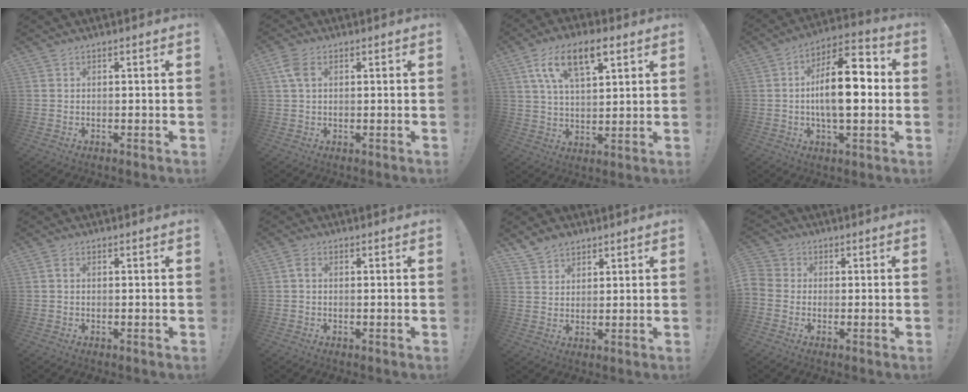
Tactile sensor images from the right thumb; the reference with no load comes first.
{"total": 4.6, "force": [1.6, 2.7, 3.4], "torque": [-0.066, 0.001, 0.028]}
{"total": 13.2, "force": [6.8, 6.1, 9.6], "torque": [-0.164, -0.010, 0.122]}
{"total": 16.7, "force": [-0.6, 7.2, 15.0], "torque": [-0.244, 0.010, -0.020]}
{"total": 1.2, "force": [0.0, 0.7, 1.0], "torque": [-0.020, 0.003, -0.001]}
{"total": 1.9, "force": [0.0, 1.2, 1.5], "torque": [-0.028, 0.004, 0.000]}
{"total": 4.9, "force": [3.9, 2.9, 0.9], "torque": [-0.023, -0.020, 0.075]}
{"total": 3.8, "force": [-1.4, 3.2, 1.4], "torque": [-0.045, 0.012, -0.026]}